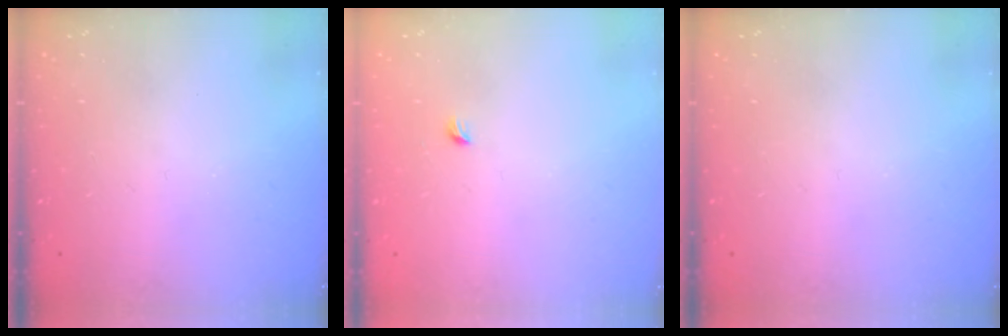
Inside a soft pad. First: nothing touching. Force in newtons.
{"total": 2.7, "press": 2.6, "slide": 0.6}
{"total": 0.0}